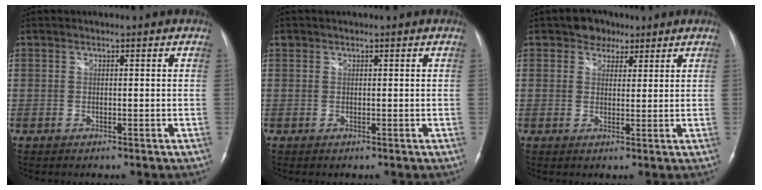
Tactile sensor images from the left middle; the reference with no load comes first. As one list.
[{"total": 0.5, "force": [0.4, 0.4, 0.0], "torque": [-0.001, 0.008, 0.007]}, {"total": 3.8, "force": [2.5, 2.7, 0.9], "torque": [-0.016, 0.008, 0.038]}]